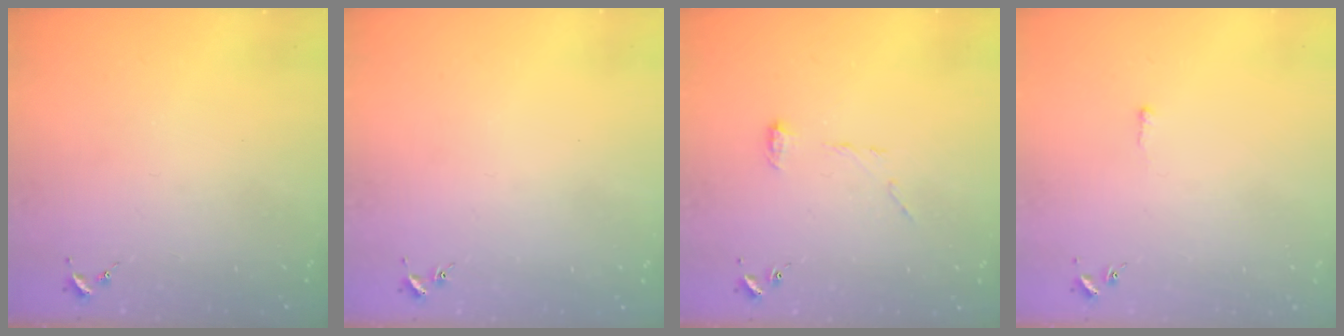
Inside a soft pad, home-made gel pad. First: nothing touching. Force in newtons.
{"total": 0.8, "press": 0.8, "slide": 0.2}
{"total": 7.1, "press": 7.0, "slide": 0.7}
{"total": 2.7, "press": 2.7, "slide": 0.5}